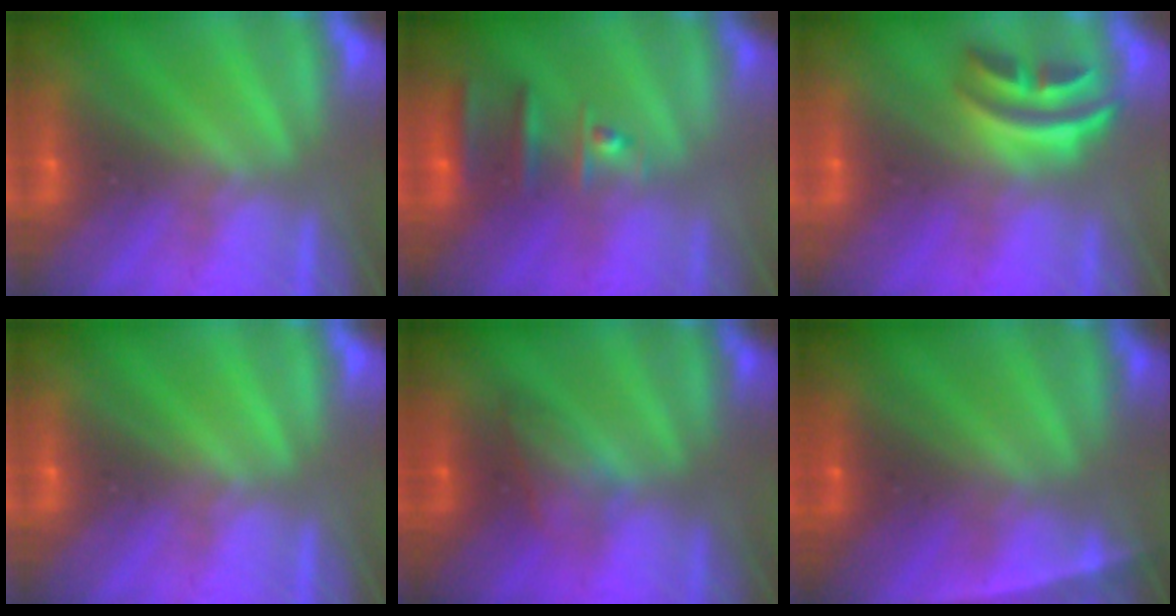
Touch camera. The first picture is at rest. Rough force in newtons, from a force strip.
{"total": 2.5}
{"total": 2.9}
{"total": 0.0}
{"total": 2.2}
{"total": 2.6}